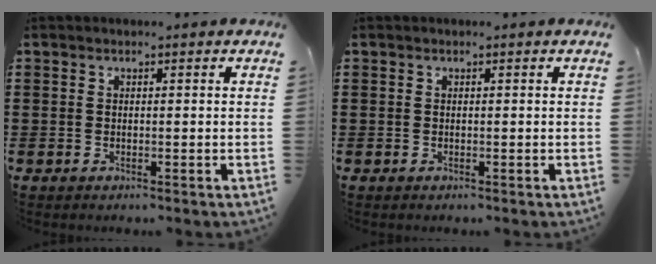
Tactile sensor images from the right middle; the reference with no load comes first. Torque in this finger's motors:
{"motor_torque": [-0.33, 0.22, 0.00, -0.01]}